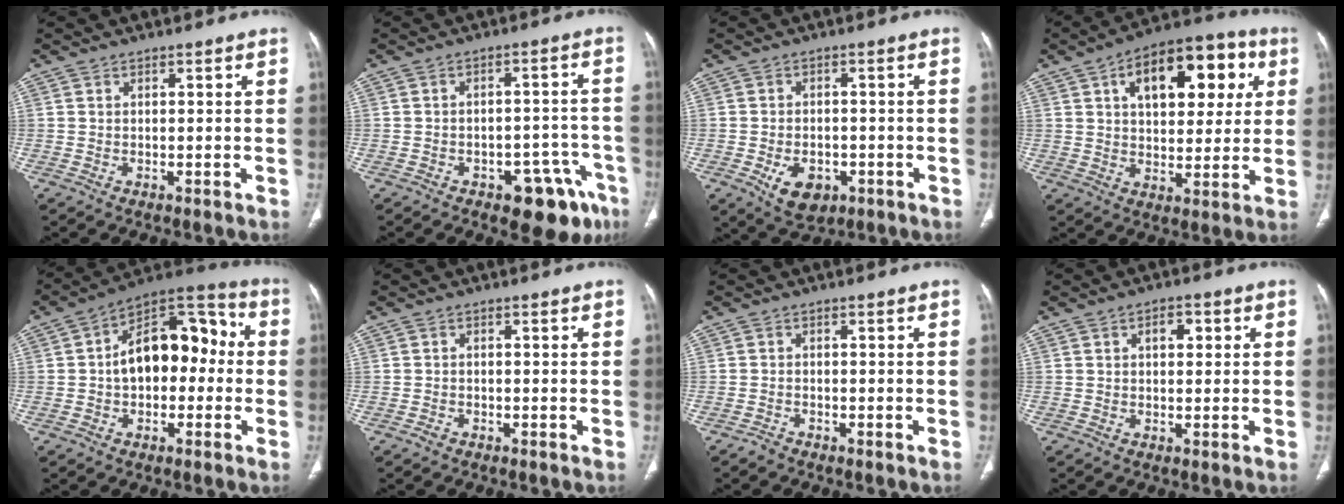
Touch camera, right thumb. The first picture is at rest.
{"total": 11.2, "force": [-6.6, 5.5, 7.2], "torque": [-0.051, 0.045, -0.081]}
{"total": 7.1, "force": [-2.8, 4.7, 4.6], "torque": [-0.060, 0.007, -0.032]}
{"total": 19.3, "force": [6.7, 10.5, 14.8], "torque": [-0.160, 0.010, 0.094]}
{"total": 15.9, "force": [0.0, 9.9, 12.4], "torque": [-0.149, 0.052, -0.012]}
{"total": 0.9, "force": [-0.7, 0.6, 0.2], "torque": [-0.005, 0.003, -0.015]}
{"total": 1.1, "force": [-1.0, 0.4, 0.0], "torque": [-0.004, 0.000, -0.022]}
{"total": 3.5, "force": [1.1, 2.0, 2.7], "torque": [-0.030, 0.003, 0.015]}